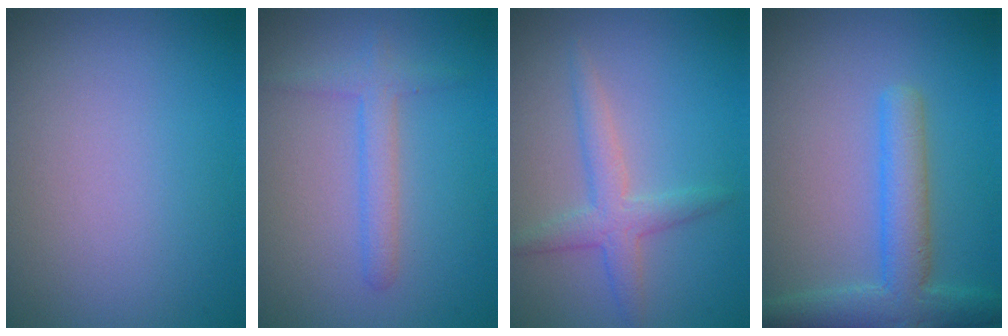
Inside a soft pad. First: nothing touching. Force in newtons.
{"total": 2.0, "press": 2.0, "slide": 0.1}
{"total": 2.7, "press": 2.7, "slide": 0.0}
{"total": 4.6, "press": 4.6, "slide": 0.2}